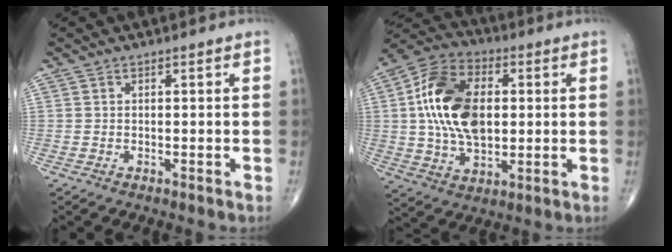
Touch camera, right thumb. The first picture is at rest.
{"total": 17.7, "force": [1.9, 10.8, 13.9], "torque": [-0.241, 0.013, 0.032]}